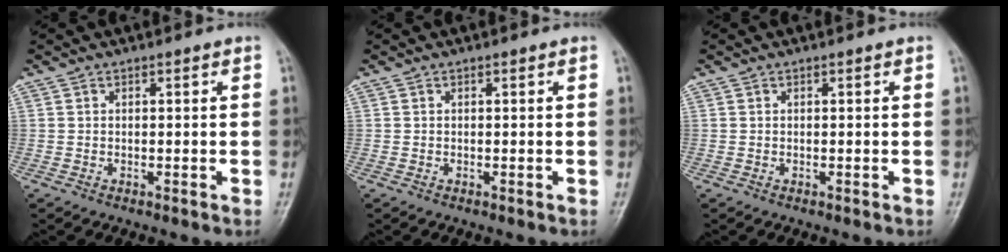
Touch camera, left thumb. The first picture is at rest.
{"total": 0.0}
{"total": 0.0}